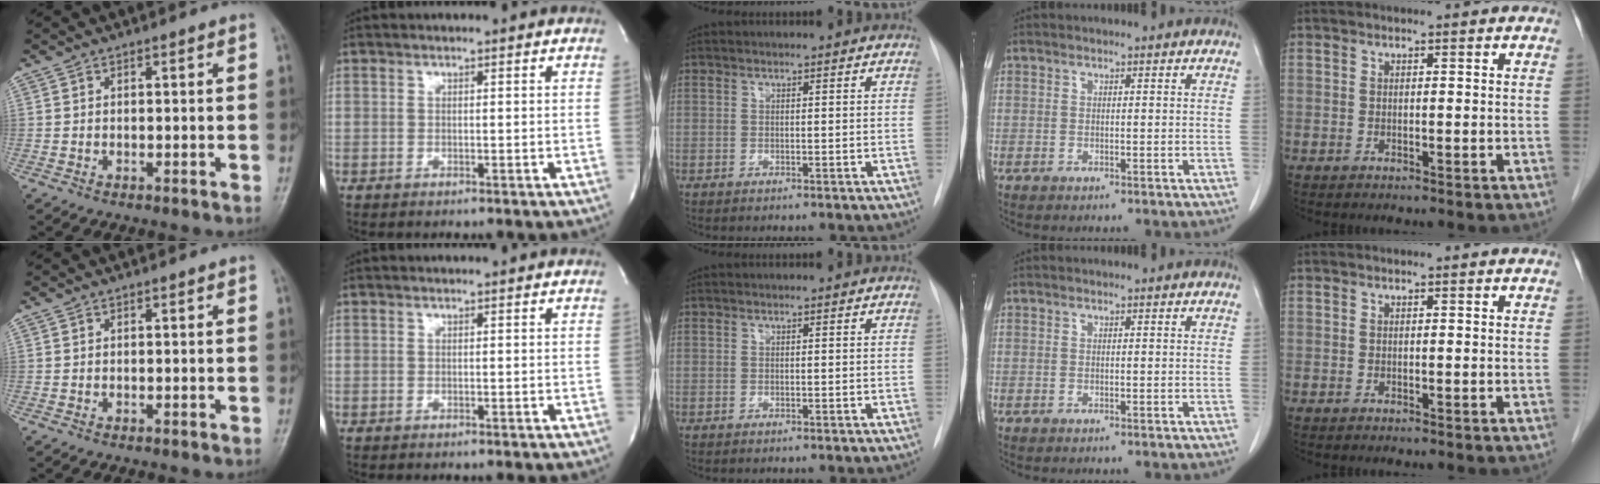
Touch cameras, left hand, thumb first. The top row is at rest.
{}